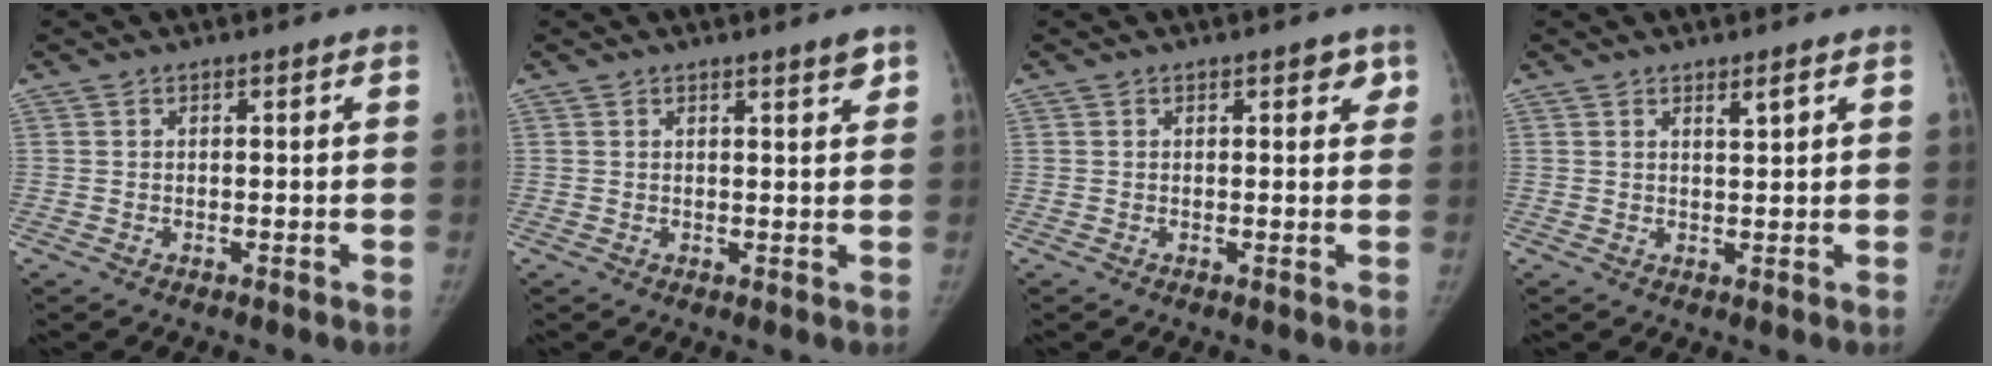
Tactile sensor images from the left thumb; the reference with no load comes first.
{"total": 2.1, "force": [1.5, 0.2, 1.4], "torque": [-0.017, -0.011, 0.021]}
{"total": 2.1, "force": [1.1, 1.1, 1.4], "torque": [0.003, -0.001, 0.010]}
{"total": 1.6, "force": [1.1, 0.2, 1.2], "torque": [-0.017, -0.009, 0.020]}